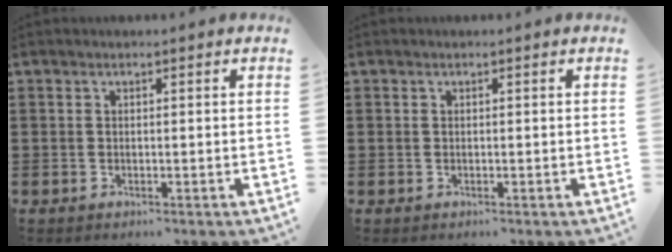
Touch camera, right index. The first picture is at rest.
{"total": 0.0}